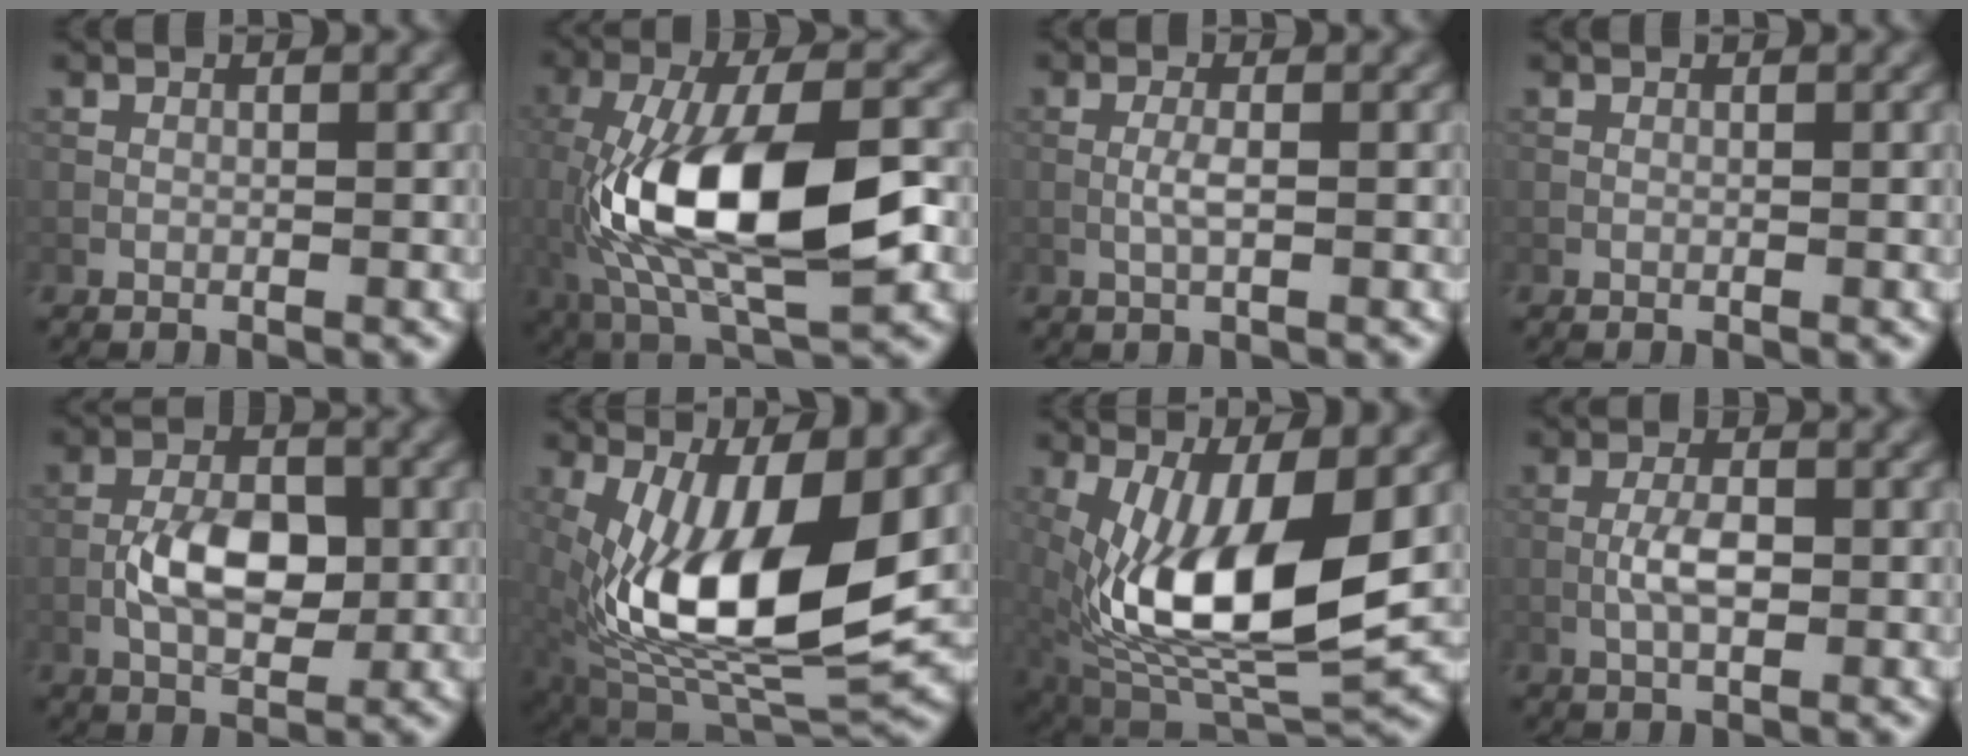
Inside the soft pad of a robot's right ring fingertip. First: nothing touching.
{"total": 13.1, "force": [-2.2, 5.5, 11.7], "torque": [-0.212, -0.002, -0.043]}
{"total": 1.5, "force": [-0.3, 0.2, 1.4], "torque": [-0.029, 0.001, -0.008]}
{"total": 0.0}
{"total": 5.5, "force": [-1.0, 3.0, 4.5], "torque": [-0.085, 0.001, -0.021]}
{"total": 15.4, "force": [-1.2, 5.9, 14.1], "torque": [-0.258, -0.001, -0.023]}
{"total": 13.8, "force": [-0.9, 5.4, 12.7], "torque": [-0.231, -0.014, -0.018]}
{"total": 2.9, "force": [-0.6, 1.1, 2.6], "torque": [-0.051, 0.002, -0.015]}